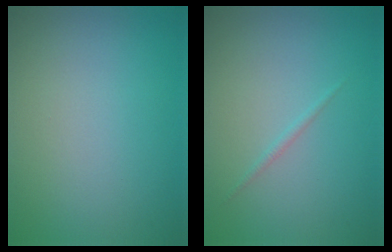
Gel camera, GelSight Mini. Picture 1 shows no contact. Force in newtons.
{"total": 0.5, "press": 0.5, "slide": 0.0}